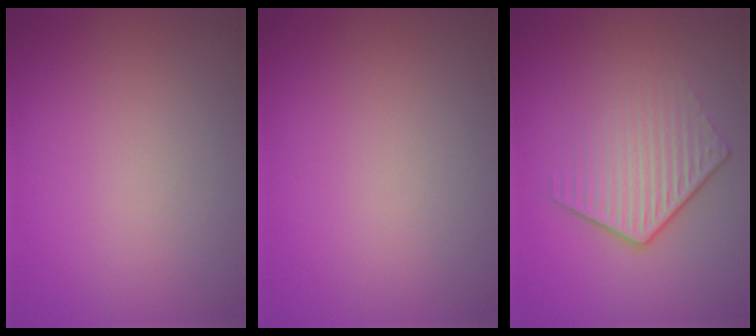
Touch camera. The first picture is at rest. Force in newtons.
{"total": 0.0}
{"total": 4.3, "press": 2.8, "slide": 3.3}